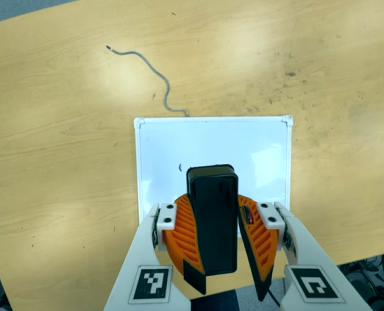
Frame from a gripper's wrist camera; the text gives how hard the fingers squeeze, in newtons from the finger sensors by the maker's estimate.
{"total": 11.0, "left": 10.7, "right": 11.3}